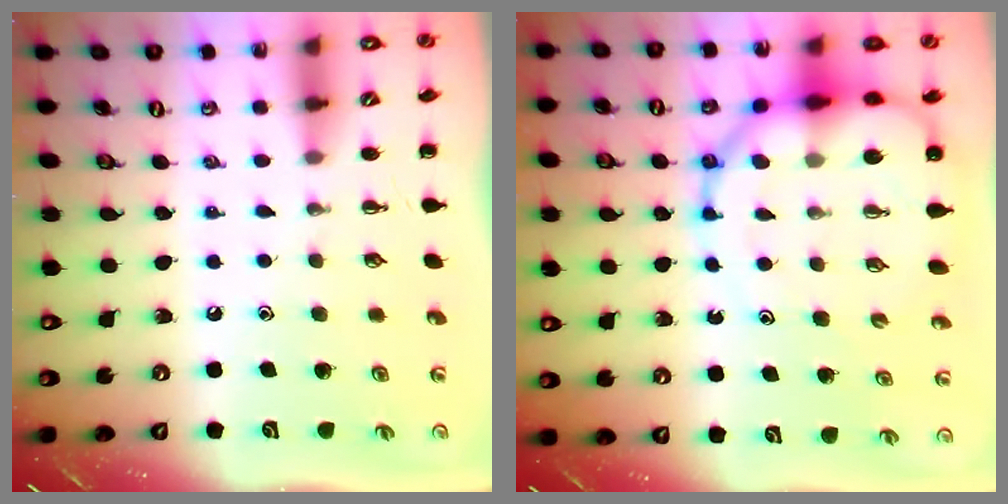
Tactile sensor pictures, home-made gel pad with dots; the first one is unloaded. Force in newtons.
{"total": 13.3, "press": 12.8, "slide": 3.7}